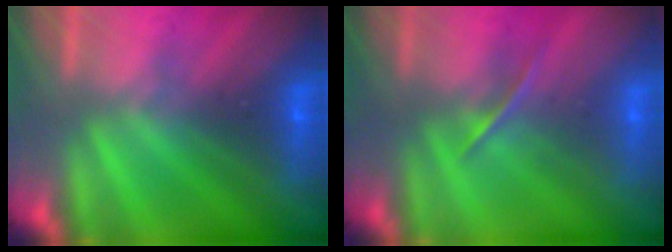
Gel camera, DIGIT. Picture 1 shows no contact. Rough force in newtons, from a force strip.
{"total": 1.4}